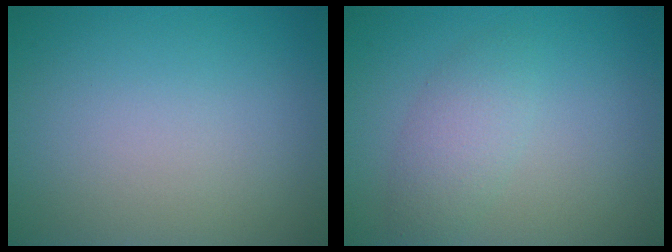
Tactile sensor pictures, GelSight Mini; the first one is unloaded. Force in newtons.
{"total": 2.5, "press": 2.5, "slide": 0.0}